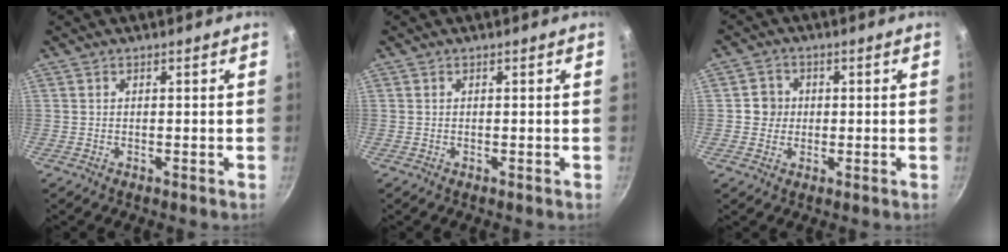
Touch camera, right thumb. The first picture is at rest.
{"total": 0.0}
{"total": 3.9, "force": [0.1, 3.8, 0.9], "torque": [0.011, 0.006, -0.006]}